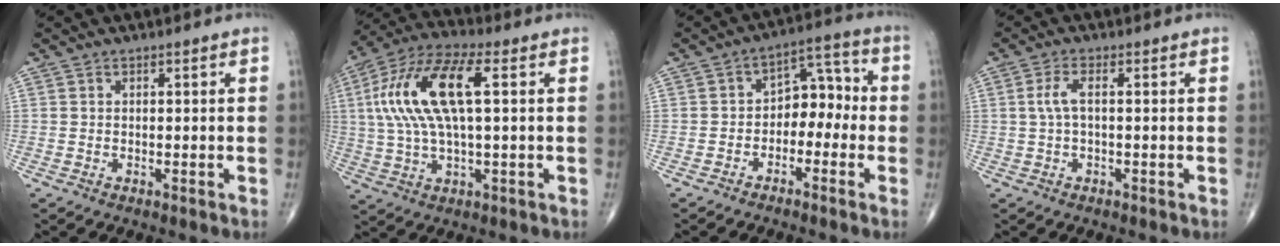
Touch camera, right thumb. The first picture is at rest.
{"total": 16.8, "force": [3.2, 6.0, 15.4], "torque": [-0.327, 0.027, 0.055]}
{"total": 7.9, "force": [-1.9, 5.3, 5.5], "torque": [-0.044, 0.044, -0.045]}
{"total": 3.2, "force": [0.3, 1.0, 3.0], "torque": [-0.075, 0.010, 0.003]}